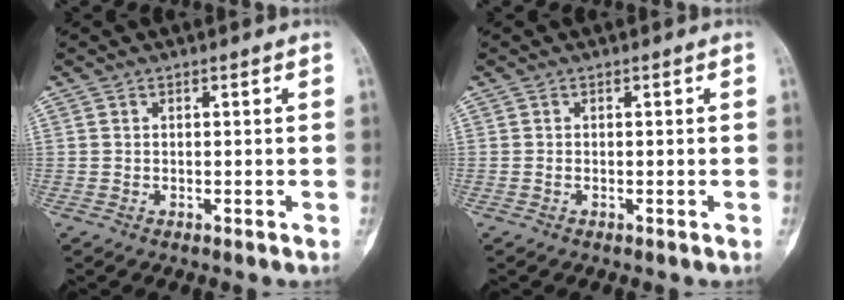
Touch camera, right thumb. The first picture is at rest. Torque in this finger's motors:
{"motor_torque": [-0.24, -0.13, 0.16, 0.04, -0.08]}